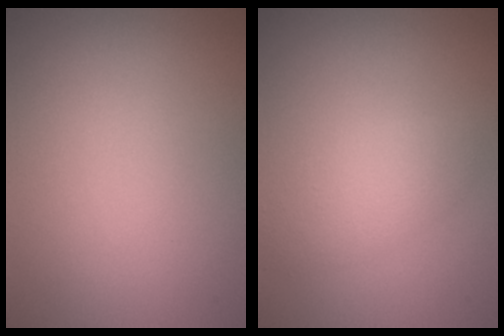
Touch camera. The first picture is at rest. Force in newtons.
{"total": 2.6, "press": 2.6, "slide": 0.1}